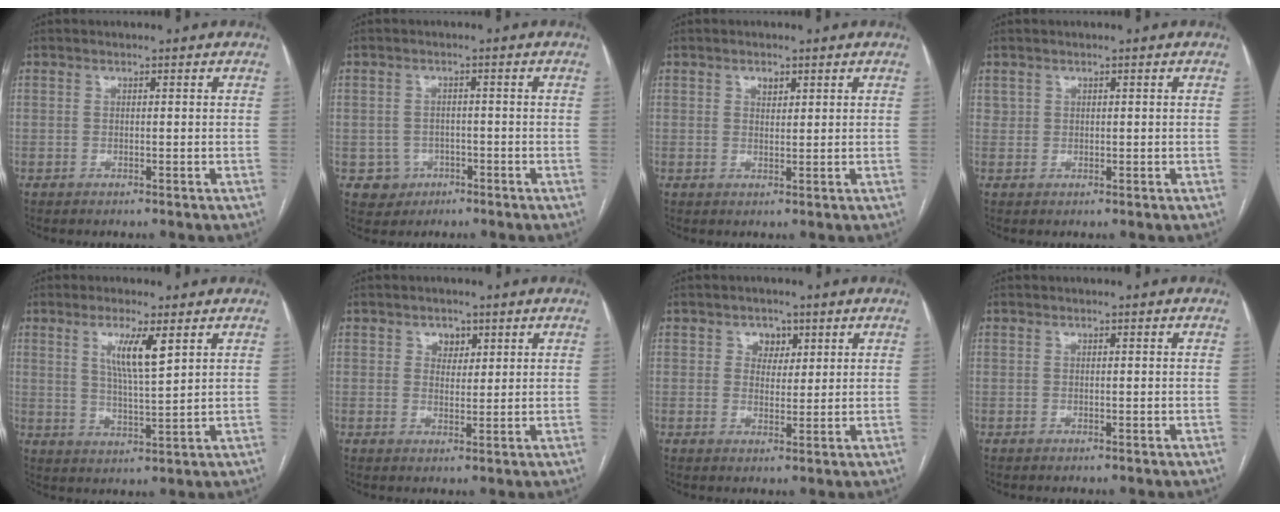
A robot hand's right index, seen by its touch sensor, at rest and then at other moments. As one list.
[{"total": 3.6, "force": [-1.4, 3.3, 0.0], "torque": [0.010, 0.014, -0.018]}, {"total": 2.2, "force": [1.2, 1.5, 1.1], "torque": [-0.018, 0.001, 0.019]}, {"total": 1.1, "force": [0.5, 0.9, 0.2], "torque": [0.002, 0.003, 0.009]}, {"total": 6.6, "force": [3.0, 0.4, 5.8], "torque": [-0.109, -0.008, 0.055]}, {"total": 2.8, "force": [1.4, 2.1, 1.3], "torque": [-0.016, 0.003, 0.023]}, {"total": 3.4, "force": [1.5, 2.7, 1.4], "torque": [-0.017, 0.006, 0.024]}, {"total": 0.0}]